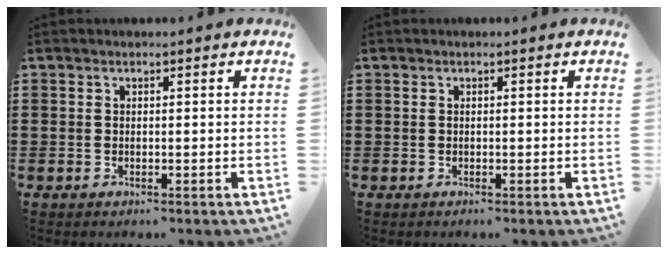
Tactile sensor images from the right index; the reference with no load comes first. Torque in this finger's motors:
{"motor_torque": [0.80, 1.34, -0.55, -0.09]}